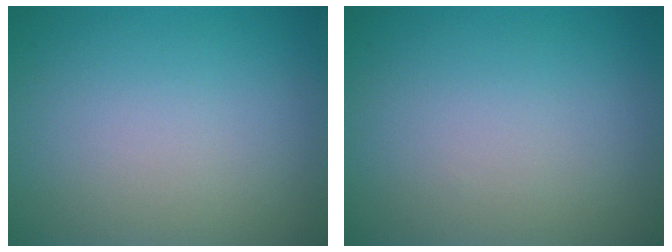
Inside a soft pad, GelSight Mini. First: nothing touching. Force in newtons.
{"total": 0.0}